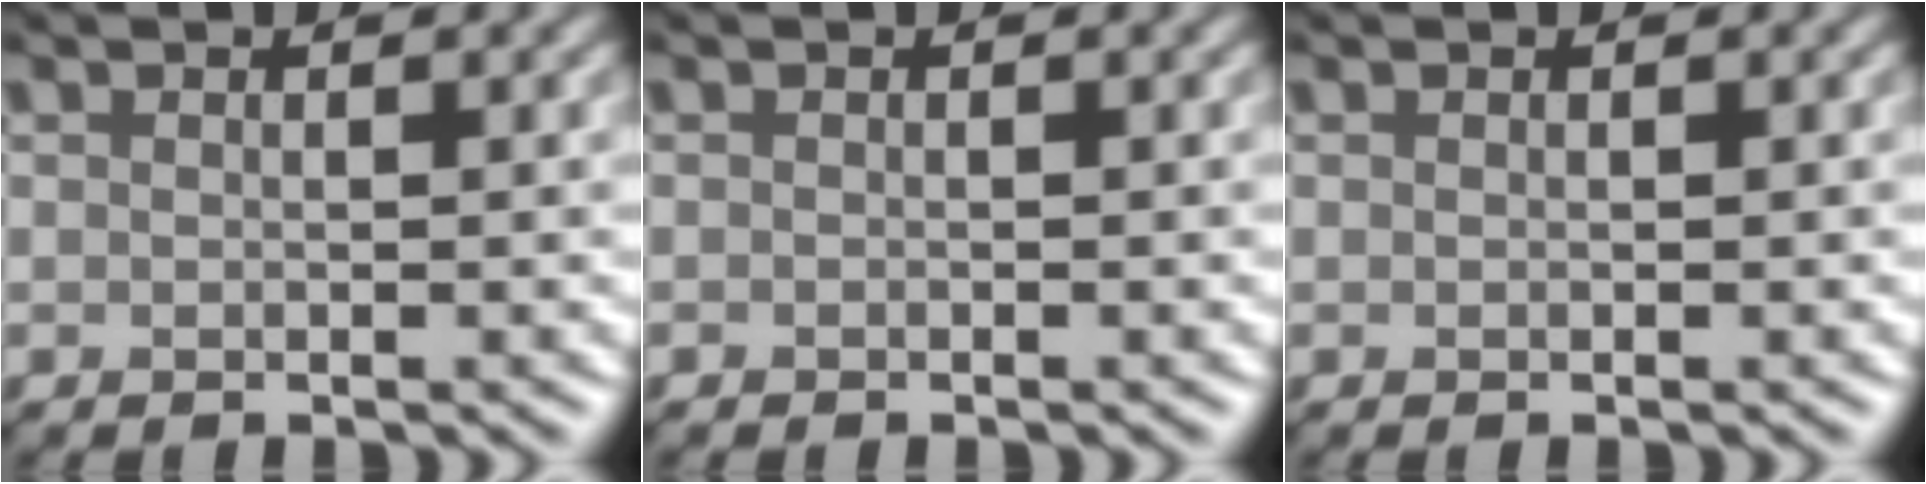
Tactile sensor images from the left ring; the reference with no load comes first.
{"total": 0.0}
{"total": 0.0}